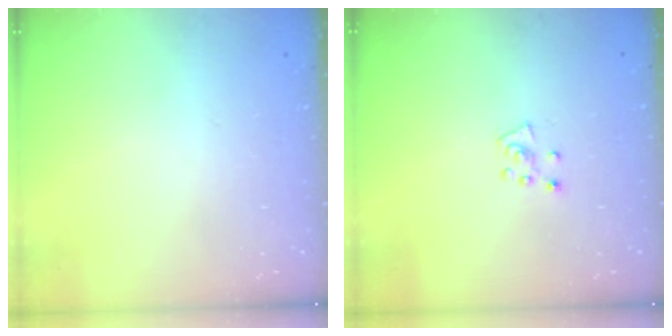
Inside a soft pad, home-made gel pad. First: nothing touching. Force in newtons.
{"total": 5.0, "press": 4.9, "slide": 0.4}